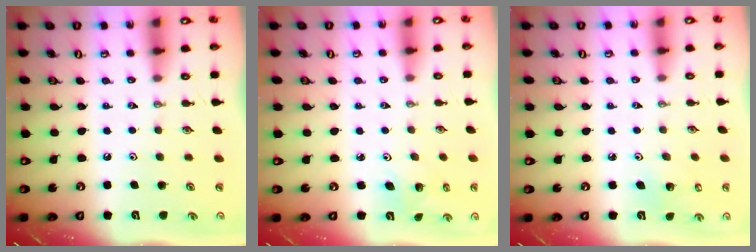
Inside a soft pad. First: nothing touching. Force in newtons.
{"total": 2.7, "press": 2.7, "slide": 0.3}
{"total": 3.1, "press": 3.1, "slide": 0.2}